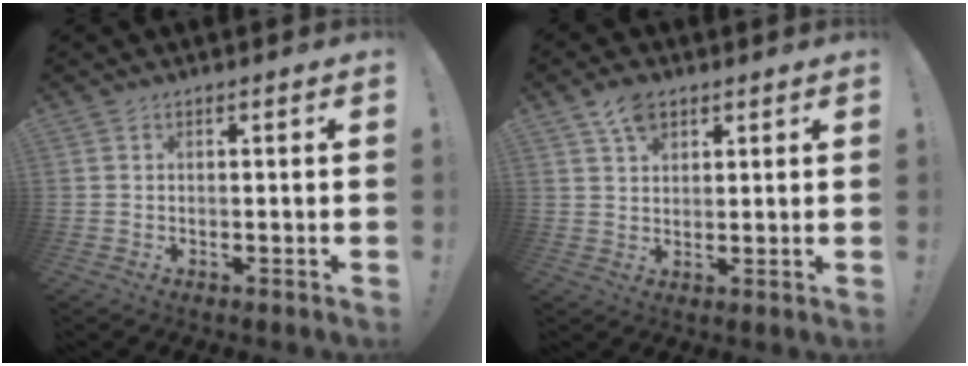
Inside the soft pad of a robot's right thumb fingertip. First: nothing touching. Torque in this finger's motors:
{"motor_torque": [-0.08, 0.08, 0.05, -0.01, 0.07]}